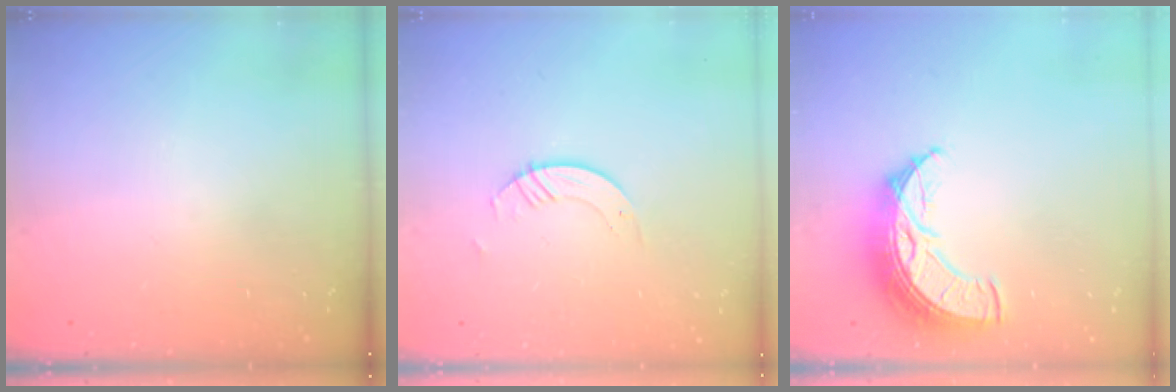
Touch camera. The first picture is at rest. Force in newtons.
{"total": 2.2, "press": 2.2, "slide": 0.2}
{"total": 13.7, "press": 13.7, "slide": 1.0}